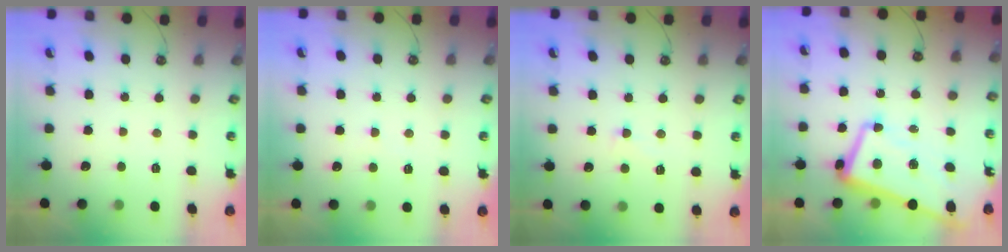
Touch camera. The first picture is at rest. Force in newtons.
{"total": 1.5, "press": 1.4, "slide": 0.3}
{"total": 0.9, "press": 0.8, "slide": 0.4}
{"total": 7.2, "press": 7.1, "slide": 1.6}